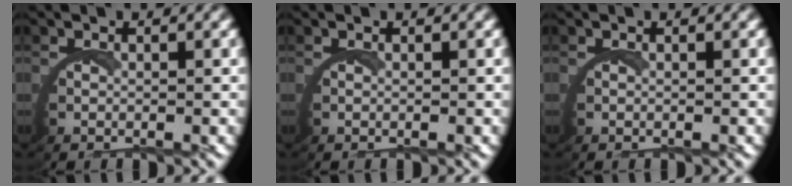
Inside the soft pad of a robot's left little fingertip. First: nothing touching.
{"total": 0.0}
{"total": 0.0}